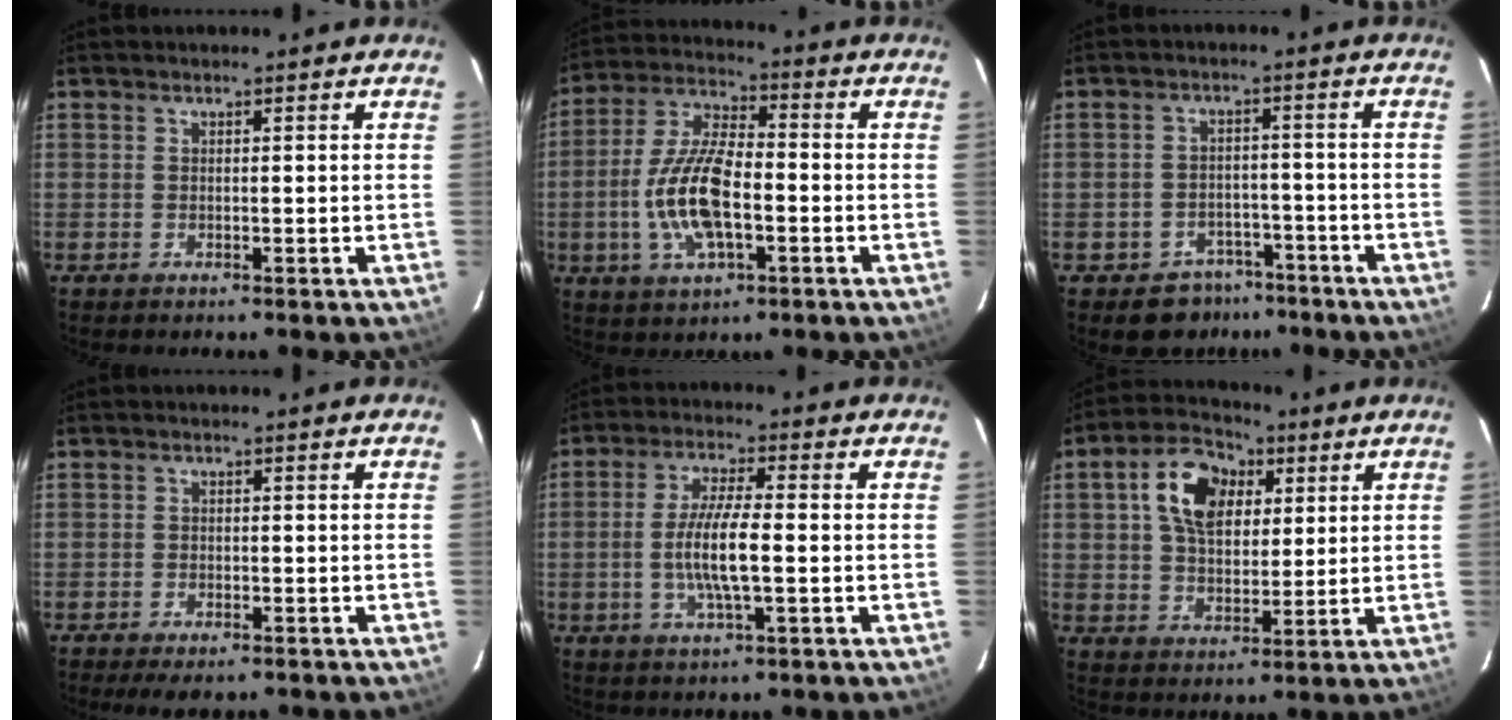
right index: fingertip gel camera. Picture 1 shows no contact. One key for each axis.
{"total": 13.7, "fx": -3.1, "fy": 5.5, "fz": 12.2, "tx": -0.257, "ty": 0.002, "tz": -0.060}
{"total": 6.9, "fx": -5.1, "fy": 4.5, "fz": 0.9, "tx": -0.025, "ty": 0.026, "tz": -0.061}
{"total": 5.6, "fx": -4.4, "fy": 1.9, "fz": 2.8, "tx": -0.063, "ty": -0.016, "tz": -0.066}
{"total": 8.4, "fx": -1.4, "fy": 1.3, "fz": 8.2, "tx": -0.159, "ty": -0.002, "tz": -0.030}
{"total": 11.6, "fx": 3.8, "fy": 7.5, "fz": 8.0, "tx": -0.147, "ty": 0.032, "tz": 0.065}